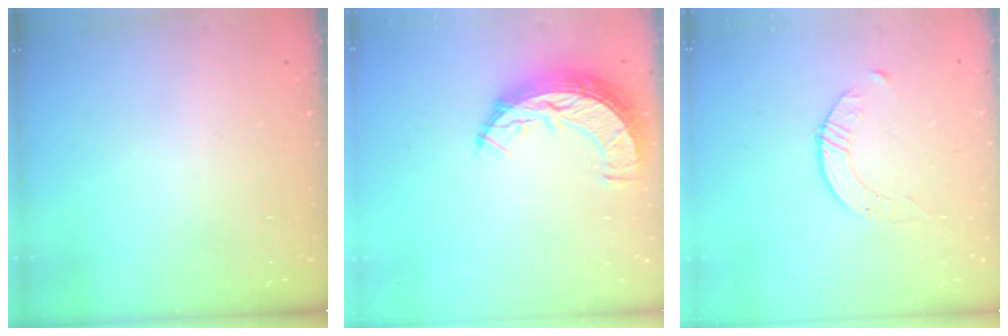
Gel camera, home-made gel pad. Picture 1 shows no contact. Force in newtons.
{"total": 9.6, "press": 9.6, "slide": 0.8}
{"total": 2.8, "press": 2.8, "slide": 0.3}